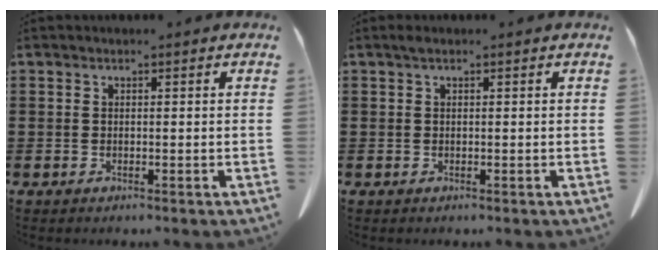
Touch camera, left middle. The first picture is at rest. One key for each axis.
{"total": 0.6, "fx": 0.3, "fy": 0.2, "fz": 0.5, "tx": -0.012, "ty": 0.002, "tz": 0.006}